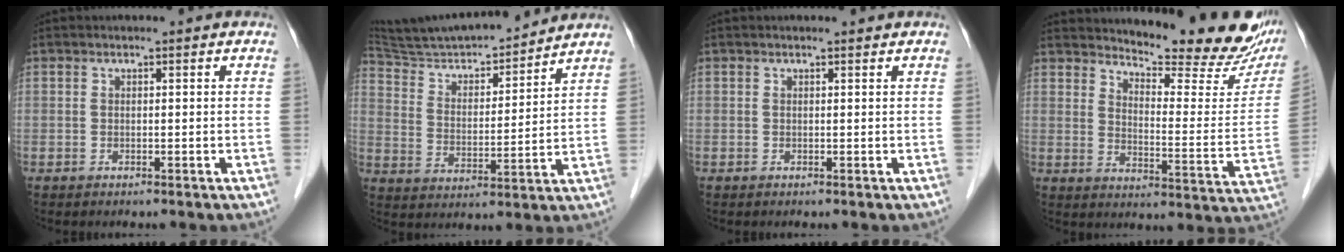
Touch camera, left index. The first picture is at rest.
{"total": 16.7, "force": [15.6, 1.6, 5.9], "torque": [-0.102, -0.001, 0.259]}
{"total": 0.8, "force": [0.7, 0.3, 0.2], "torque": [-0.009, 0.010, 0.007]}
{"total": 19.0, "force": [17.3, 3.1, 7.0], "torque": [-0.092, -0.078, 0.210]}